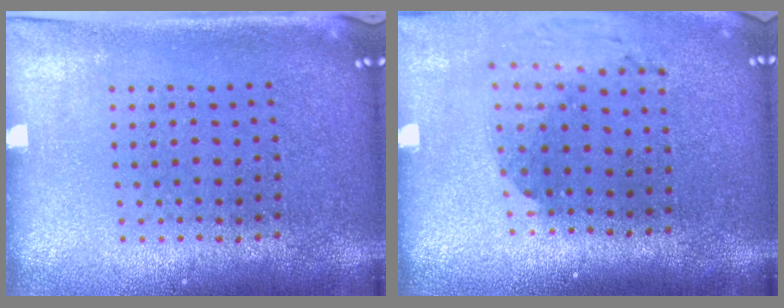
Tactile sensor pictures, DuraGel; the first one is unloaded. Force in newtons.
{"total": 1.8, "press": 1.5, "slide": 1.1}